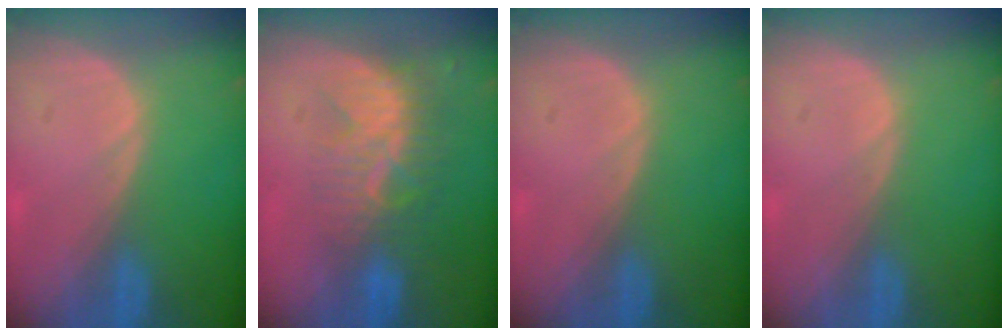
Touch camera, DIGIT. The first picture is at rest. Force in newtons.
{"total": 8.5, "press": 7.6, "slide": 3.8}
{"total": 0.0}
{"total": 0.0}